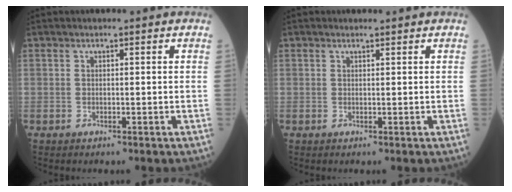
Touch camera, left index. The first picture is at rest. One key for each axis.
{"total": 0.6, "fx": 0.6, "fy": 0.0, "fz": 0.0, "tx": -0.009, "ty": -0.002, "tz": 0.008}